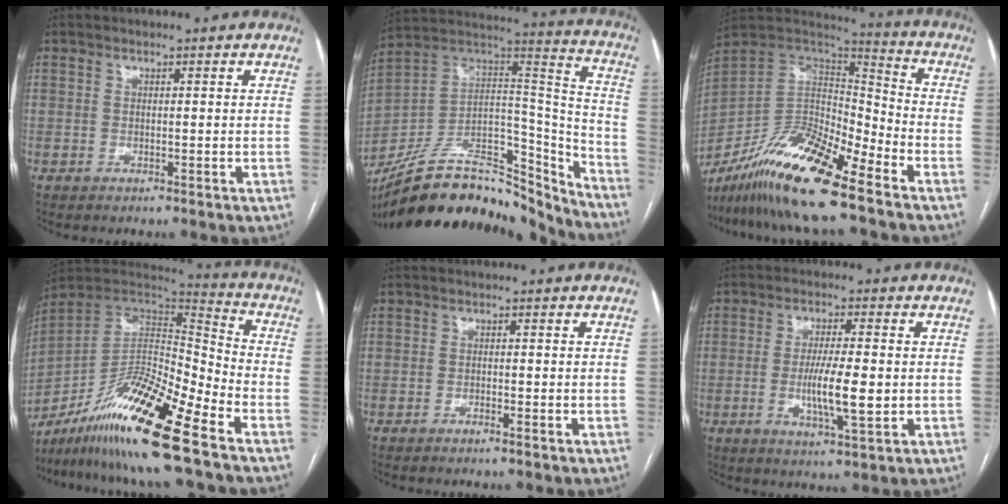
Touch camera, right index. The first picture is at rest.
{"total": 28.5, "force": [-23.6, 9.5, 12.7], "torque": [-0.201, 0.035, -0.371]}
{"total": 18.1, "force": [-13.0, 2.9, 12.3], "torque": [-0.242, 0.001, -0.239]}
{"total": 19.4, "force": [-13.2, 1.1, 14.3], "torque": [-0.275, -0.014, -0.238]}
{"total": 0.7, "force": [-0.6, -0.1, 0.4], "torque": [-0.011, 0.000, -0.010]}
{"total": 7.6, "force": [-1.0, 1.0, 7.5], "torque": [-0.136, -0.011, -0.019]}